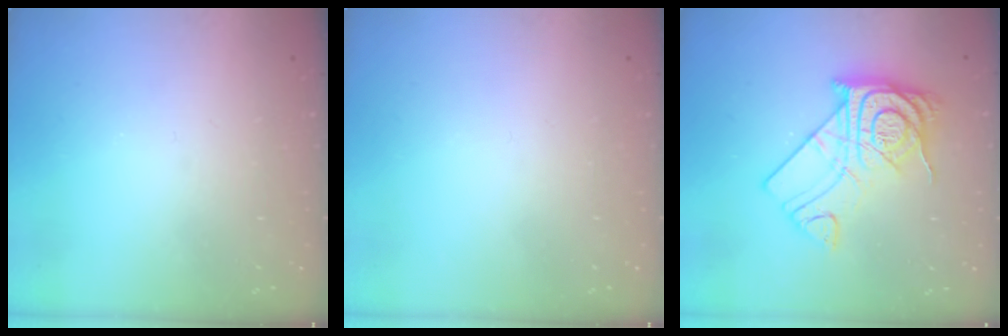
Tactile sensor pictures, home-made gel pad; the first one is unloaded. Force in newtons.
{"total": 1.7, "press": 1.7, "slide": 0.1}
{"total": 15.9, "press": 15.9, "slide": 1.4}